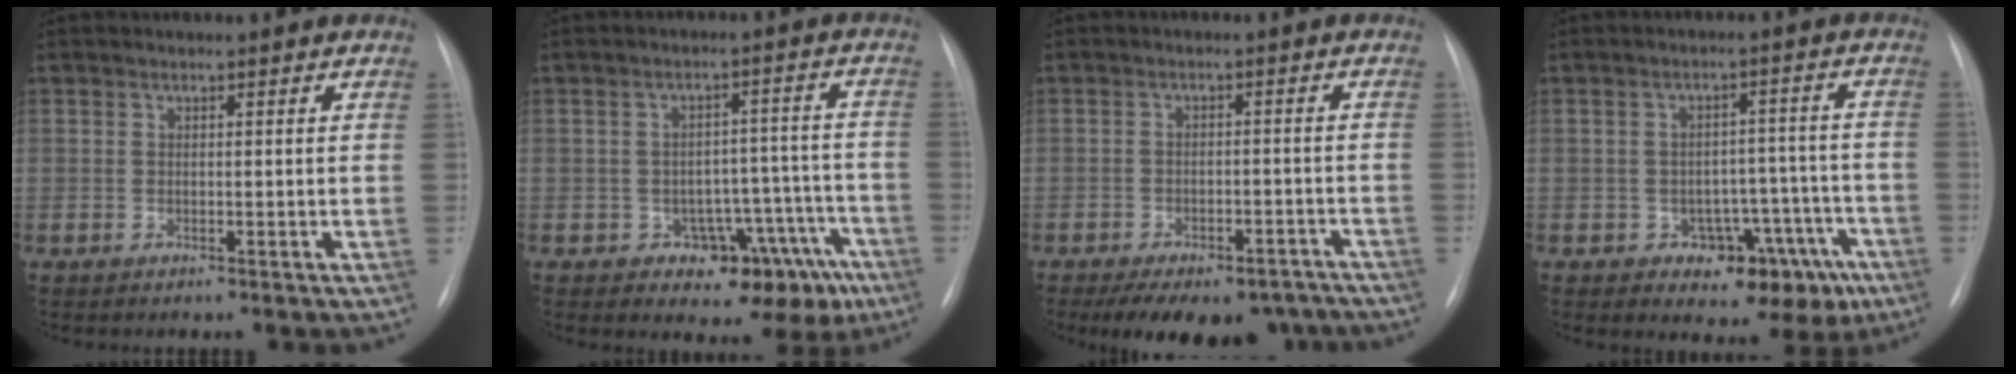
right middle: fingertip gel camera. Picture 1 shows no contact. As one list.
[{"total": 10.7, "force": [-6.2, 6.7, 5.5], "torque": [-0.034, 0.043, -0.075]}, {"total": 16.2, "force": [-12.6, 7.7, 6.8], "torque": [-0.114, 0.008, -0.155]}, {"total": 10.0, "force": [-5.4, 6.2, 5.6], "torque": [-0.043, 0.036, -0.061]}]